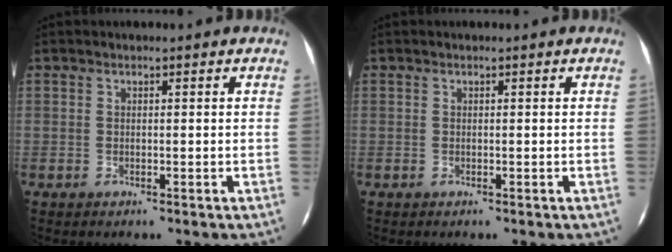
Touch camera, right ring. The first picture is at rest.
{"total": 0.0}